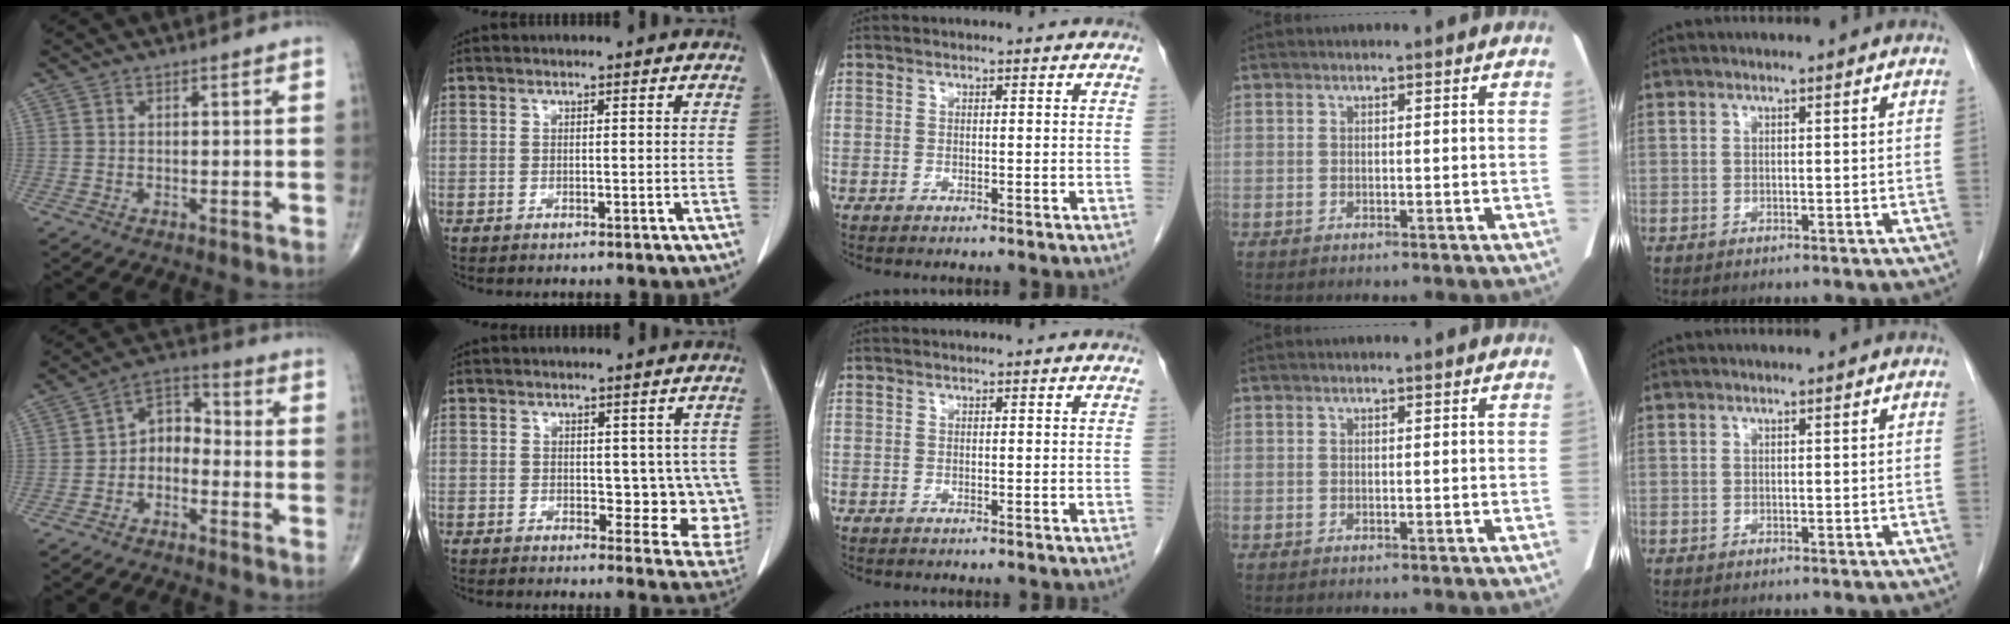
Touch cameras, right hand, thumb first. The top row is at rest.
{"thumb": {"total": 6.8, "force": [-2.3, 4.8, 4.2], "torque": [-0.049, 0.042, -0.058]}, "index": {"total": 7.3, "force": [0.4, 4.4, 5.7], "torque": [-0.031, 0.001, 0.009]}}